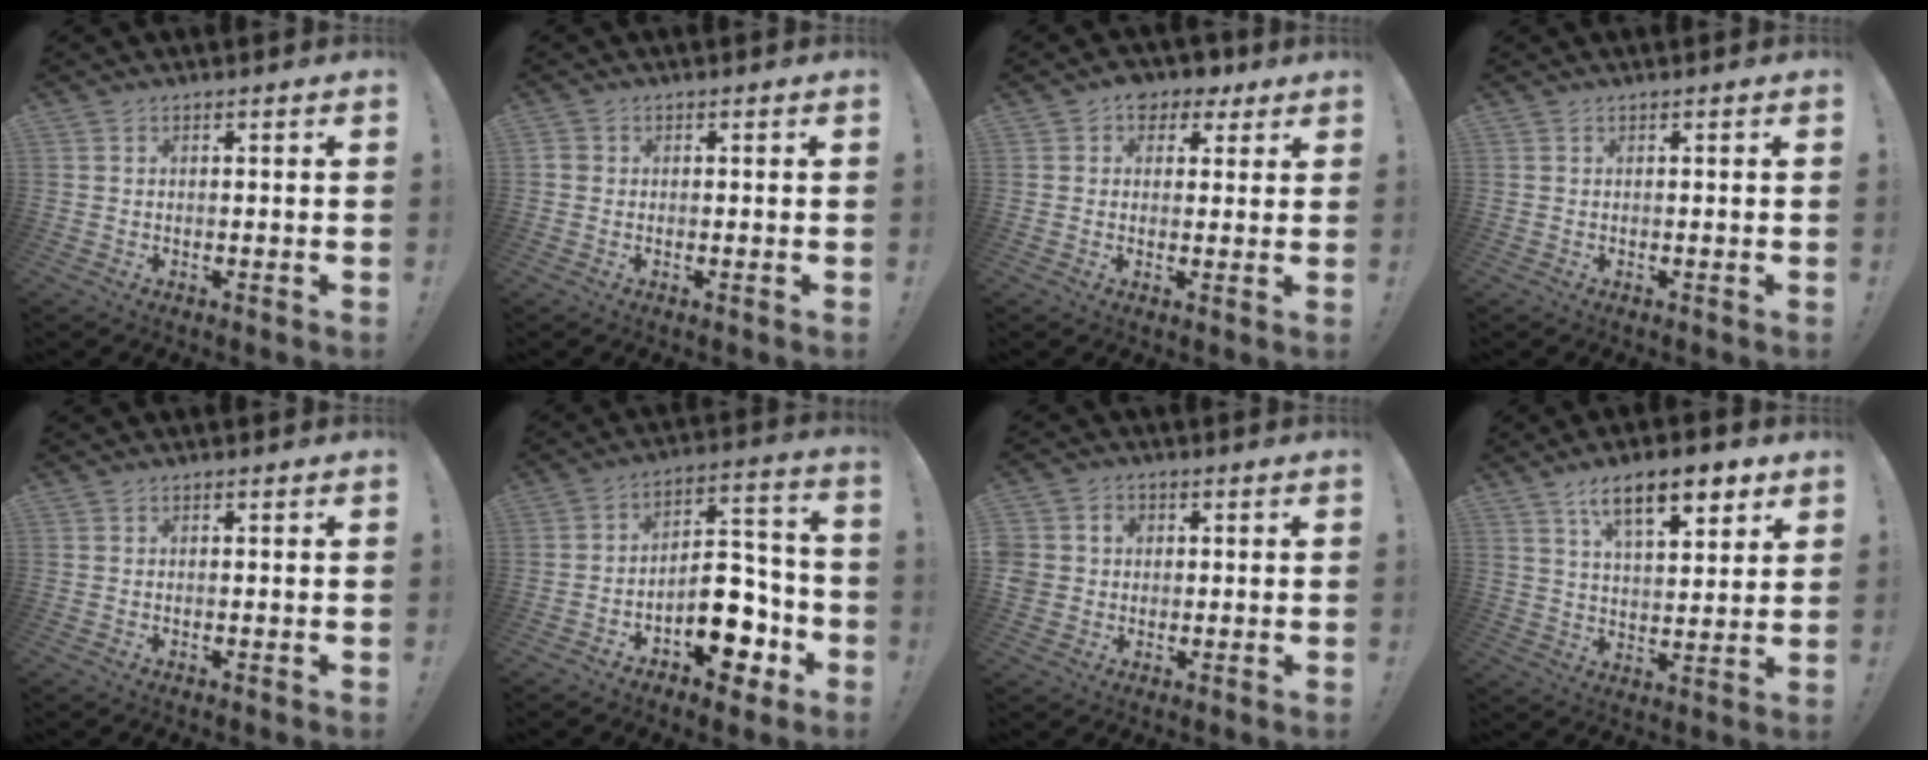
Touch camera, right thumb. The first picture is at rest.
{"total": 1.4, "force": [-0.3, 1.2, 0.6], "torque": [-0.014, 0.005, -0.005]}
{"total": 5.8, "force": [2.8, 4.7, 1.8], "torque": [-0.012, -0.010, 0.050]}
{"total": 0.0}
{"total": 0.0}
{"total": 15.2, "force": [-6.6, 8.9, 10.4], "torque": [-0.116, 0.053, -0.096]}
{"total": 5.1, "force": [0.2, 4.9, 1.2], "torque": [-0.032, 0.007, 0.005]}
{"total": 13.0, "force": [7.7, 4.8, 9.3], "torque": [-0.141, -0.032, 0.128]}